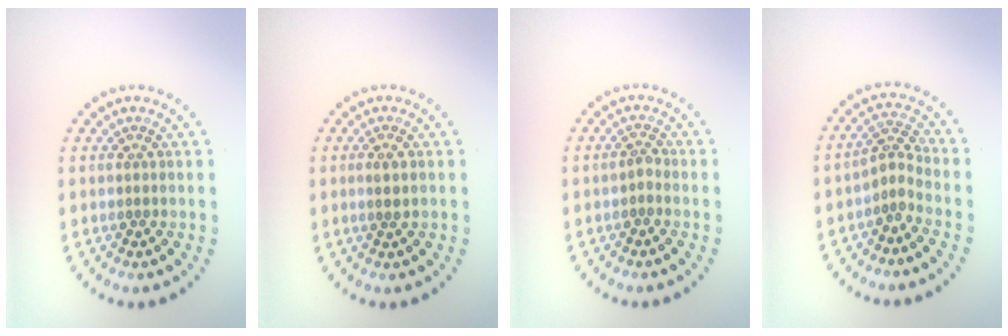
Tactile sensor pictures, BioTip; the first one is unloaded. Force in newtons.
{"total": 1.3, "press": 1.2, "slide": 0.5}
{"total": 0.9, "press": 0.7, "slide": 0.6}
{"total": 2.0, "press": 1.4, "slide": 1.5}